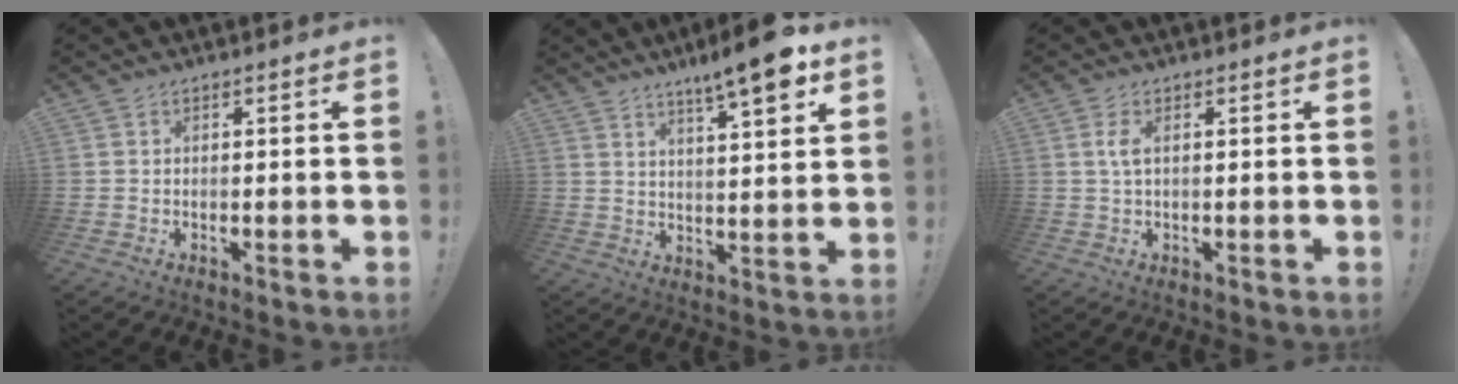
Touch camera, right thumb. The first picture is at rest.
{"total": 10.9, "force": [7.2, 1.1, 8.1], "torque": [-0.111, -0.049, 0.109]}
{"total": 2.5, "force": [0.5, 0.7, 2.4], "torque": [-0.041, -0.001, 0.007]}